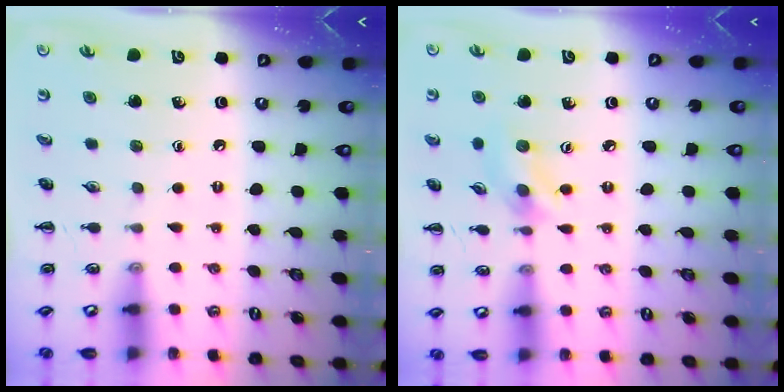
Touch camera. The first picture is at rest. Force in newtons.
{"total": 3.5, "press": 3.4, "slide": 0.6}